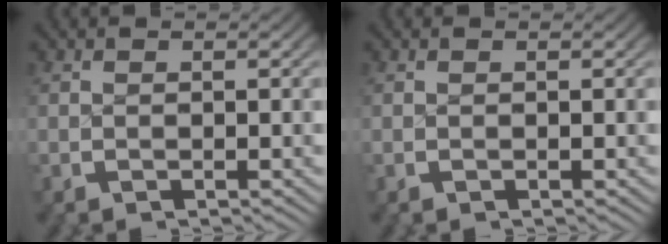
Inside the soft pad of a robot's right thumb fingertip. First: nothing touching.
{"total": 0.0}